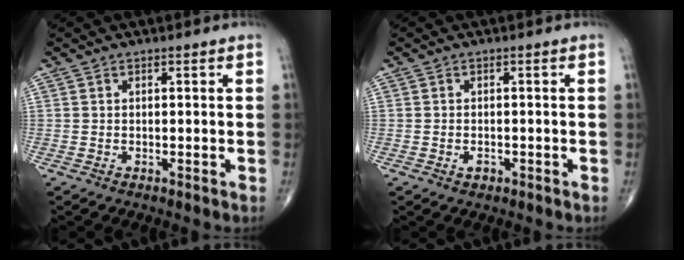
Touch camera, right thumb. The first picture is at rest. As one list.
[{"total": 1.3, "force": [-0.6, 0.9, 0.8], "torque": [-0.012, 0.003, -0.009]}]